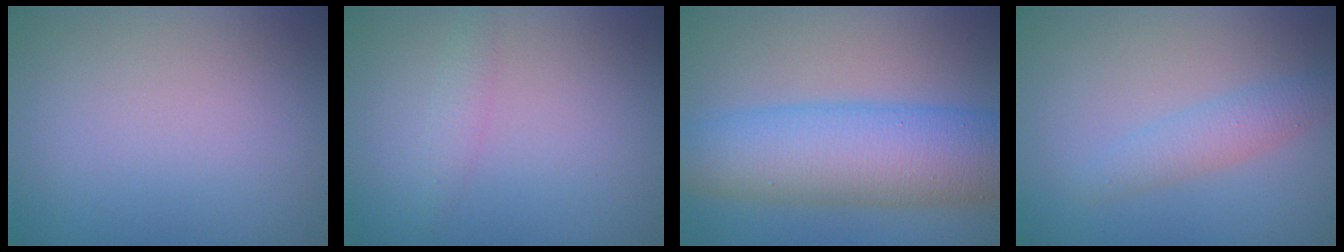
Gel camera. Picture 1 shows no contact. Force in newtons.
{"total": 1.3, "press": 1.3, "slide": 0.0}
{"total": 8.5, "press": 8.5, "slide": 0.2}
{"total": 2.1, "press": 2.1, "slide": 0.0}